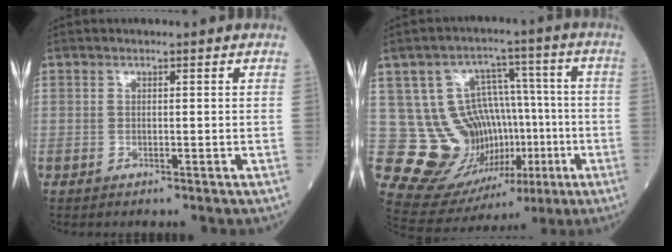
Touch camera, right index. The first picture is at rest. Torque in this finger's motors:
{"motor_torque": [0.10, 0.06, 0.00, 0.00]}